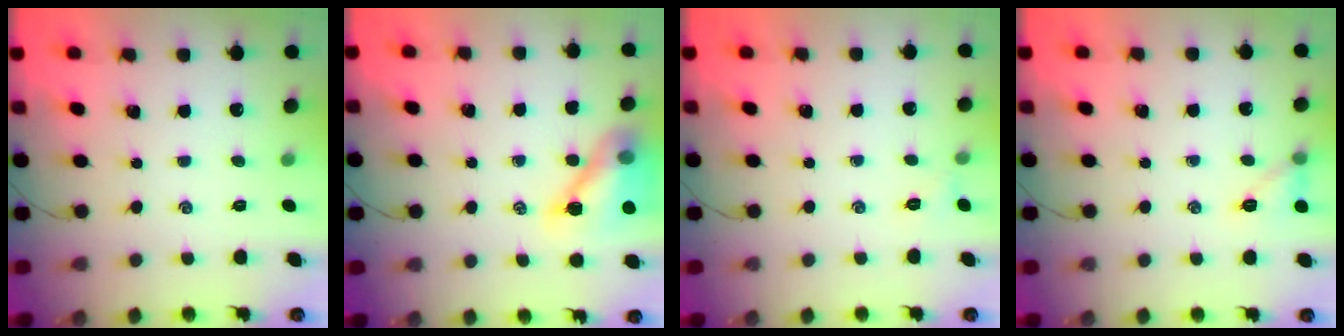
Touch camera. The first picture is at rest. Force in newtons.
{"total": 13.0, "press": 12.4, "slide": 3.8}
{"total": 3.6, "press": 3.5, "slide": 1.1}
{"total": 7.6, "press": 7.6, "slide": 0.5}